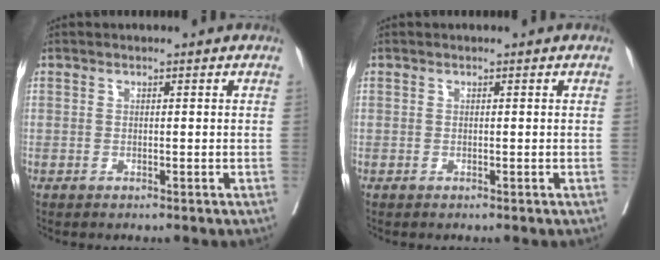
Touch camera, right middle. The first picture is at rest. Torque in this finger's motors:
{"motor_torque": [0.01, -0.02, 0.00, 0.00]}